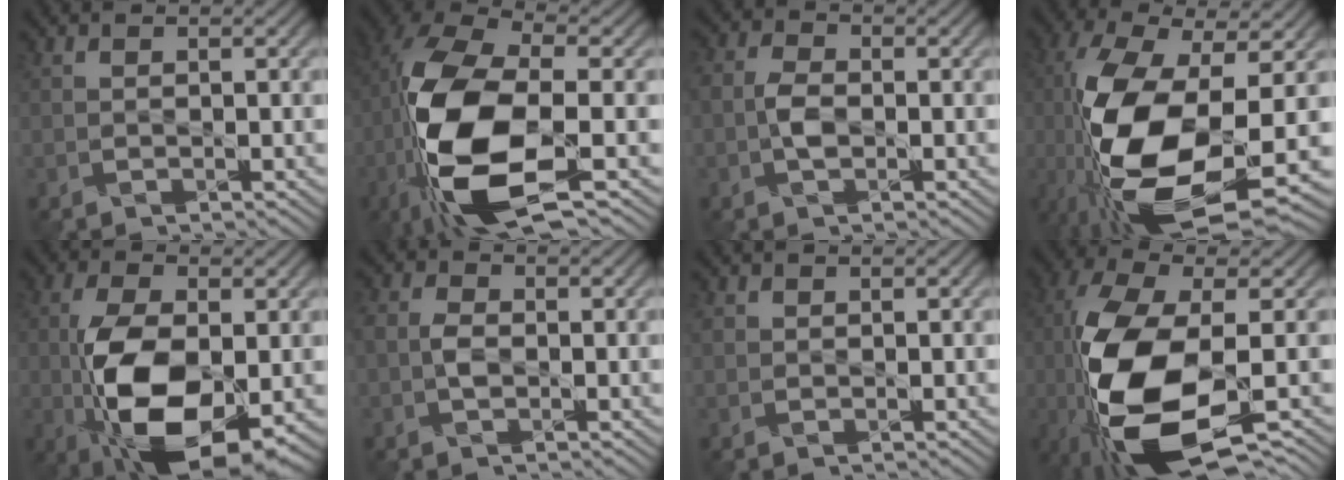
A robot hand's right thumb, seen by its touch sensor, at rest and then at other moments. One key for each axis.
{"total": 16.7, "fx": -5.1, "fy": 6.9, "fz": 14.3, "tx": -0.325, "ty": -0.018, "tz": -0.099}
{"total": 3.0, "fx": -0.6, "fy": 1.8, "fz": 2.3, "tx": -0.056, "ty": 0.008, "tz": -0.020}
{"total": 16.7, "fx": -4.6, "fy": 6.7, "fz": 14.6, "tx": -0.331, "ty": -0.026, "tz": -0.081}
{"total": 14.0, "fx": -3.4, "fy": 7.0, "fz": 11.7, "tx": -0.231, "ty": -0.013, "tz": -0.065}
{"total": 2.4, "fx": -0.4, "fy": 1.6, "fz": 1.7, "tx": -0.042, "ty": 0.006, "tz": -0.014}
{"total": 0.7, "fx": 0.2, "fy": 0.7, "fz": 0.1, "tx": 0.001, "ty": 0.001, "tz": 0.001}
{"total": 15.3, "fx": -4.5, "fy": 6.3, "fz": 13.2, "tx": -0.313, "ty": -0.026, "tz": -0.087}